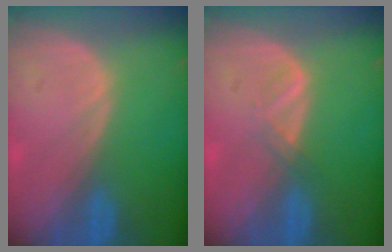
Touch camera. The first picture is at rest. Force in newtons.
{"total": 1.8, "press": 1.7, "slide": 0.3}